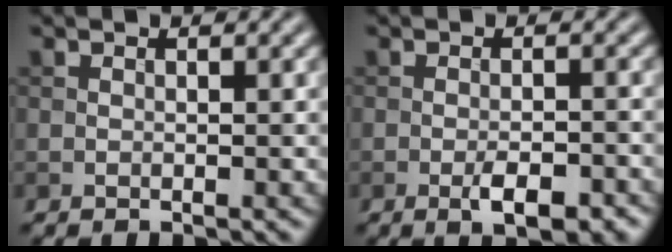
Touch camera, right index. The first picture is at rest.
{"total": 3.6, "force": [-1.9, 1.2, 2.9], "torque": [-0.050, -0.004, -0.028]}